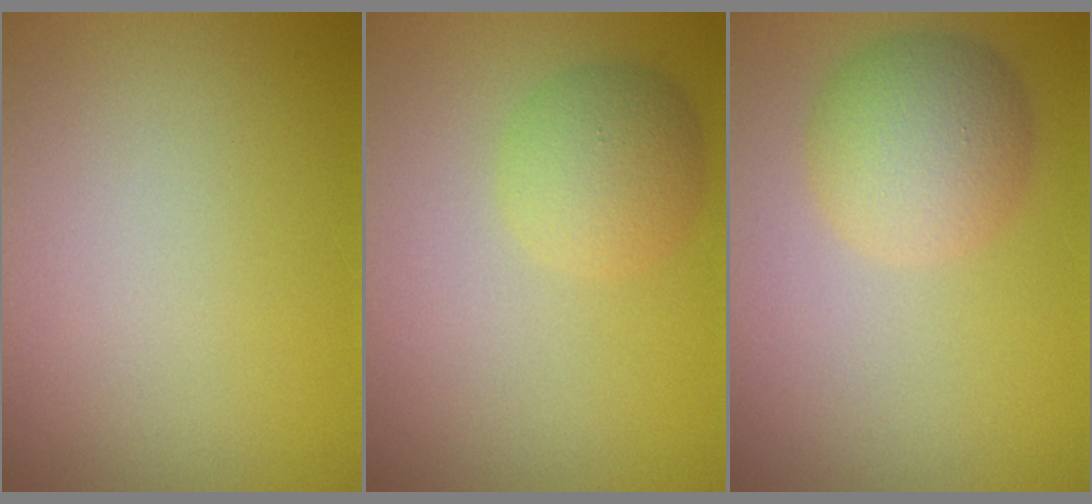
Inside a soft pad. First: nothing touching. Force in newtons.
{"total": 3.3, "press": 3.3, "slide": 0.2}
{"total": 4.7, "press": 4.7, "slide": 0.2}